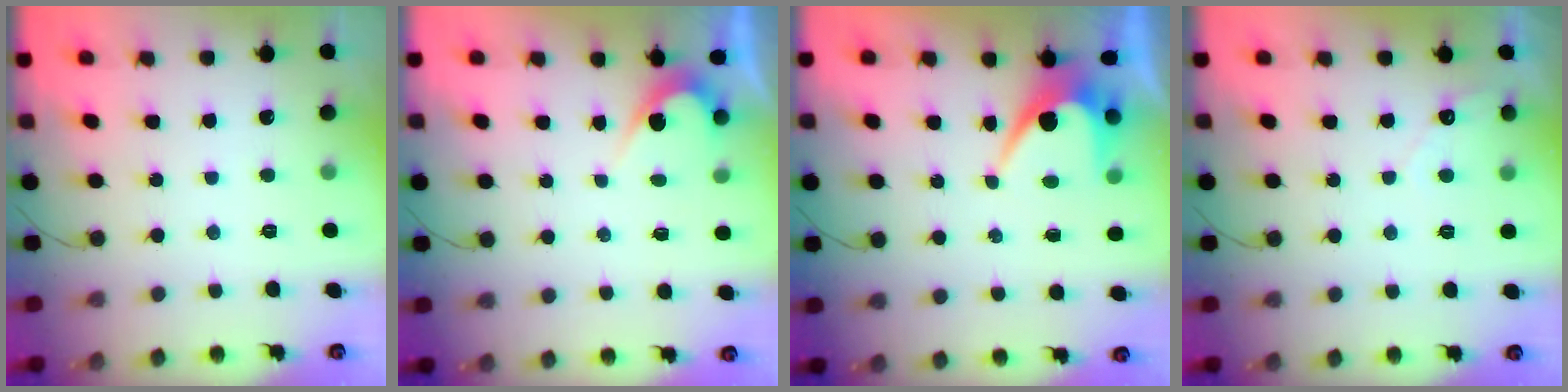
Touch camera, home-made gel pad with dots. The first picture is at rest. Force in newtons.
{"total": 3.1, "press": 3.1, "slide": 0.2}
{"total": 6.5, "press": 6.4, "slide": 0.6}
{"total": 2.5, "press": 2.5, "slide": 0.1}